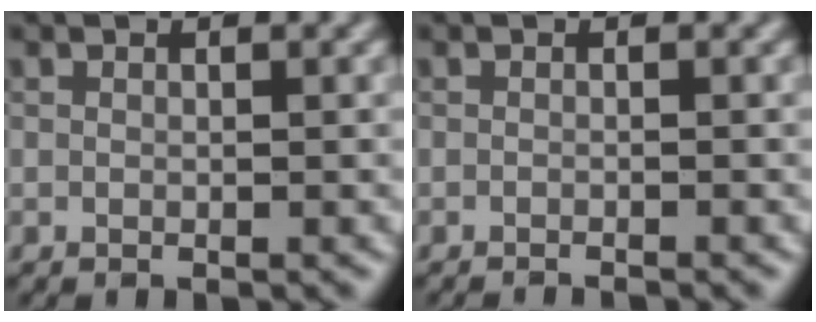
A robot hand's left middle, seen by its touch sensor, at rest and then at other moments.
{"total": 1.3, "force": [-1.2, 0.2, 0.5], "torque": [0.007, -0.003, -0.018]}